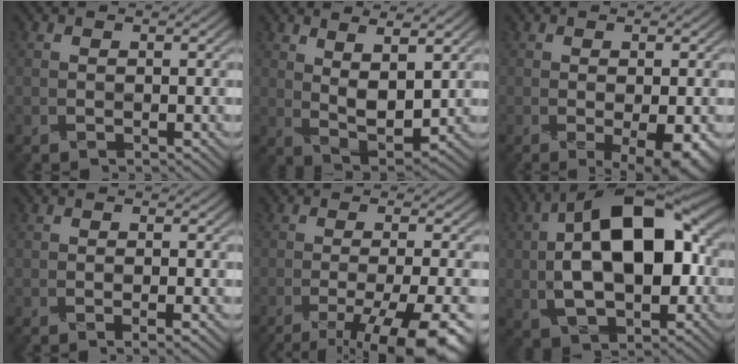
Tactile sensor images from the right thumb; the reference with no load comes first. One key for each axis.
{"total": 6.2, "fx": 2.6, "fy": 2.0, "fz": 5.3, "tx": -0.106, "ty": -0.004, "tz": 0.047}
{"total": 4.5, "fx": -1.4, "fy": 1.4, "fz": 4.0, "tx": -0.058, "ty": -0.003, "tz": -0.017}
{"total": 1.1, "fx": -0.7, "fy": 0.0, "fz": 0.9, "tx": -0.015, "ty": 0.003, "tz": -0.014}
{"total": 11.2, "fx": -6.1, "fy": 2.5, "fz": 9.1, "tx": -0.113, "ty": -0.002, "tz": -0.093}
{"total": 17.5, "fx": 0.4, "fy": 9.5, "fz": 14.7, "tx": -0.244, "ty": 0.016, "tz": -0.009}